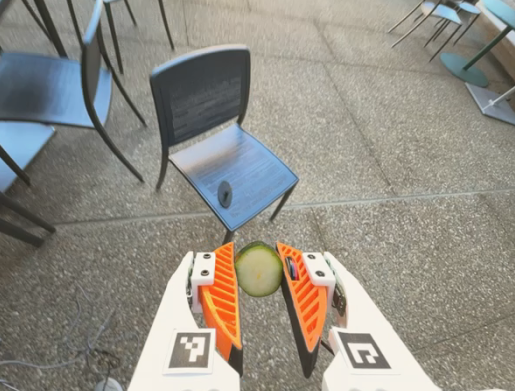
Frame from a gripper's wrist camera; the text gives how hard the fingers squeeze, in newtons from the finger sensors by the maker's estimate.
{"total": 9.1, "left": 8.6, "right": 9.5}